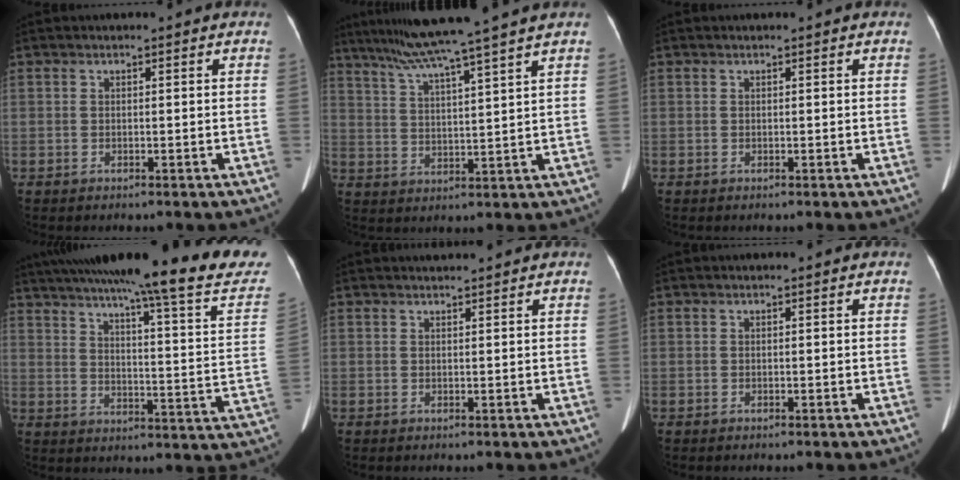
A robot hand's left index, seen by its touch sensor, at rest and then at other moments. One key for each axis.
{"total": 13.8, "fx": 11.3, "fy": -2.4, "fz": 7.5, "tx": -0.128, "ty": 0.007, "tz": 0.173}
{"total": 0.6, "fx": 0.6, "fy": 0.0, "fz": 0.1, "tx": -0.003, "ty": 0.007, "tz": 0.008}
{"total": 28.8, "fx": 23.9, "fy": 0.6, "fz": 16.1, "tx": -0.227, "ty": -0.046, "tz": 0.306}
{"total": 2.4, "fx": 2.3, "fy": -0.1, "fz": 0.5, "tx": -0.008, "ty": 0.020, "tz": 0.036}
{"total": 0.0}